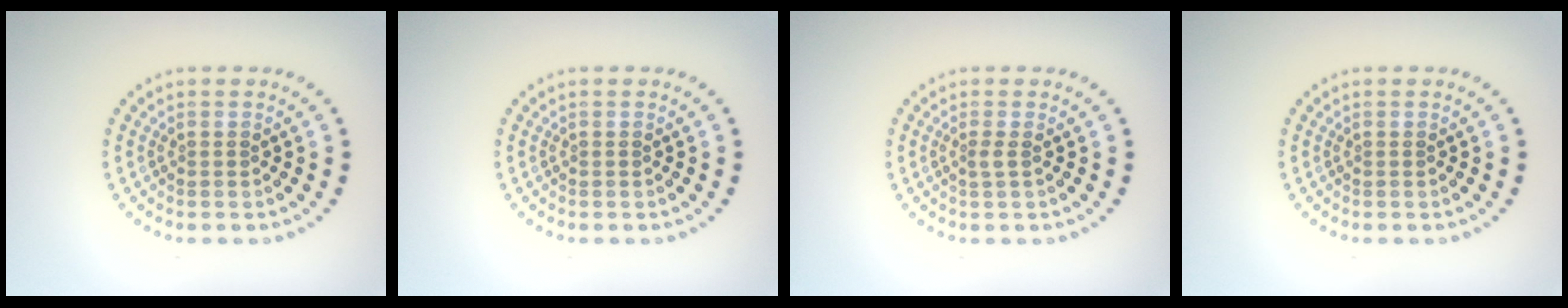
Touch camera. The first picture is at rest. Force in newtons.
{"total": 0.0}
{"total": 0.8, "press": 0.6, "slide": 0.6}
{"total": 0.0}